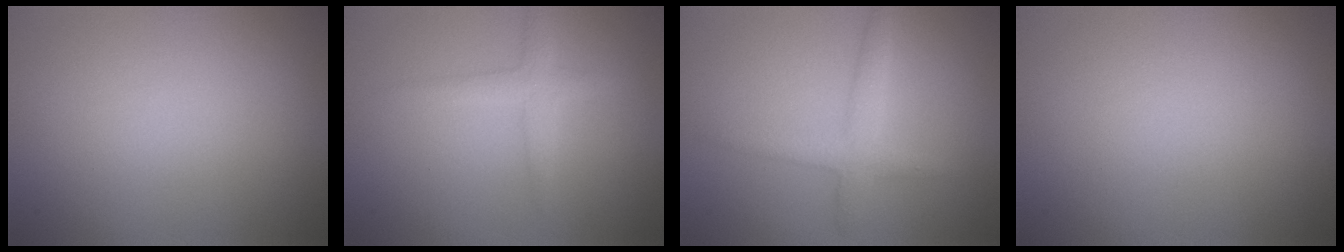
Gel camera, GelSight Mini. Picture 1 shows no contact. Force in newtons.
{"total": 1.9, "press": 1.9, "slide": 0.2}
{"total": 2.4, "press": 2.4, "slide": 0.2}
{"total": 0.0}